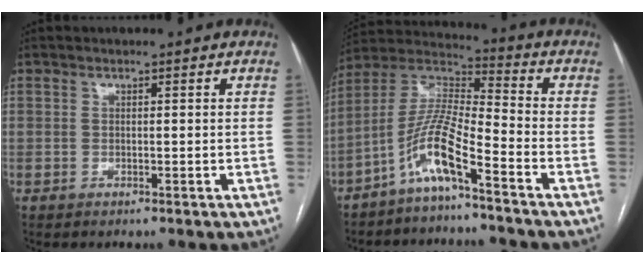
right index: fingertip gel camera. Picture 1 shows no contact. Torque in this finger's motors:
{"motor_torque": [0.89, -0.76, 0.10, 0.01]}